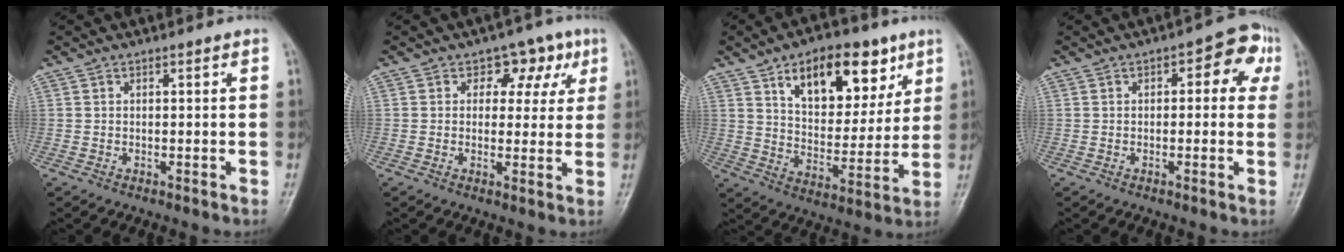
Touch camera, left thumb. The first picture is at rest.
{"total": 6.8, "force": [2.7, 5.0, 3.7], "torque": [0.001, -0.002, 0.027]}
{"total": 17.7, "force": [9.1, 9.5, 11.8], "torque": [-0.124, -0.036, 0.148]}
{"total": 7.4, "force": [1.9, 4.0, 5.9], "torque": [-0.033, 0.021, 0.011]}